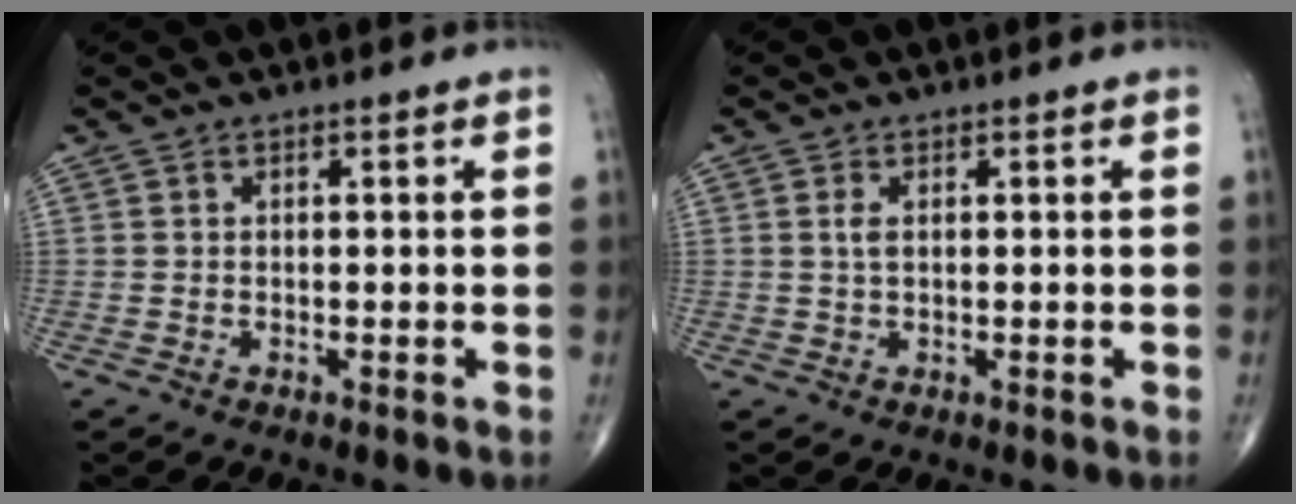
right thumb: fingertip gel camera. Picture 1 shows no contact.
{"total": 1.6, "force": [0.4, 0.8, 1.4], "torque": [-0.031, 0.004, 0.010]}